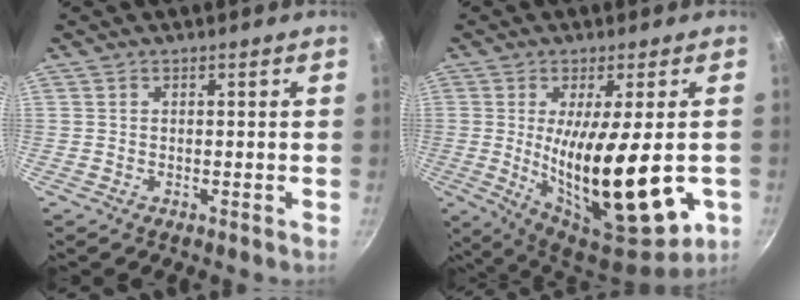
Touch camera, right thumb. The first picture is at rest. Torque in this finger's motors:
{"motor_torque": [2.33, 2.68, 2.27, 0.23, 0.67]}